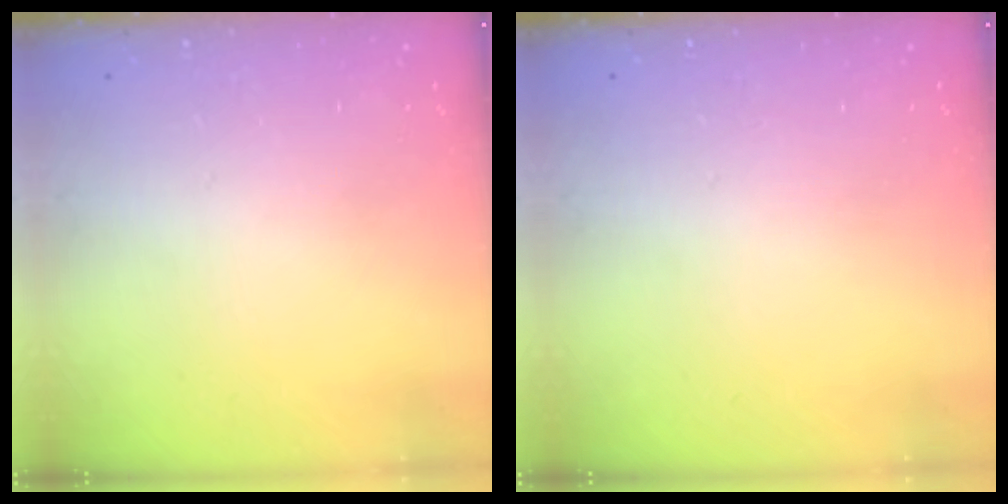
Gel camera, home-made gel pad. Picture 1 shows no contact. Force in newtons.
{"total": 0.0}